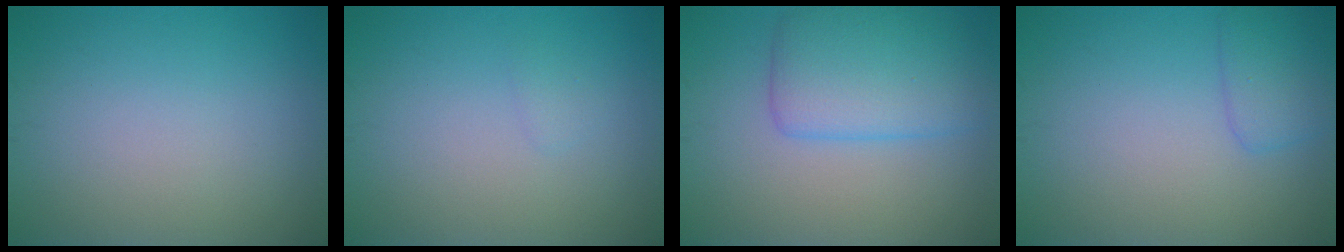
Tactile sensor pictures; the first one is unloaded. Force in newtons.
{"total": 0.5, "press": 0.5, "slide": 0.0}
{"total": 5.2, "press": 5.2, "slide": 0.3}
{"total": 2.2, "press": 2.2, "slide": 0.2}